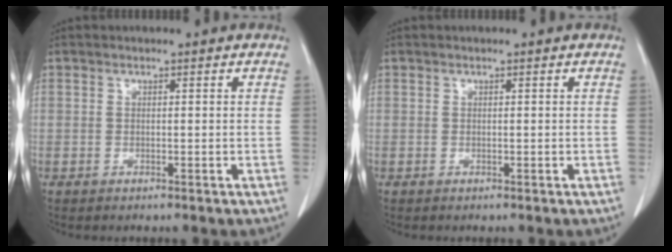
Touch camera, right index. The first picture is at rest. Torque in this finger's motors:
{"motor_torque": [-0.02, 0.05, -0.02, 0.00]}